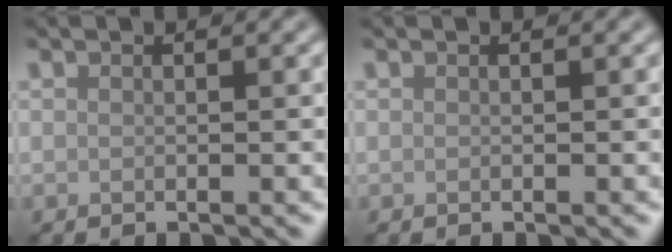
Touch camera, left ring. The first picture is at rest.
{"total": 0.0}